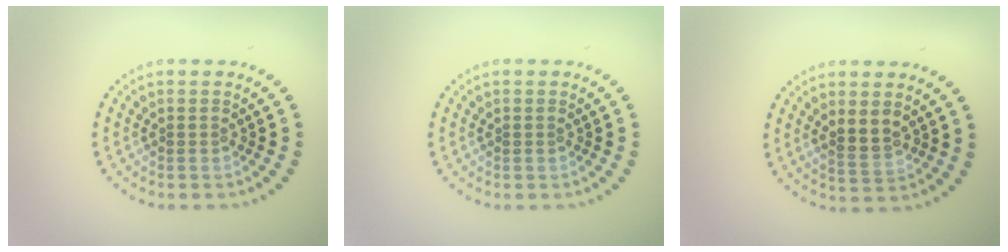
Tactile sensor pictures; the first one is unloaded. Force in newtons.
{"total": 0.0}
{"total": 2.4, "press": 2.4, "slide": 0.7}